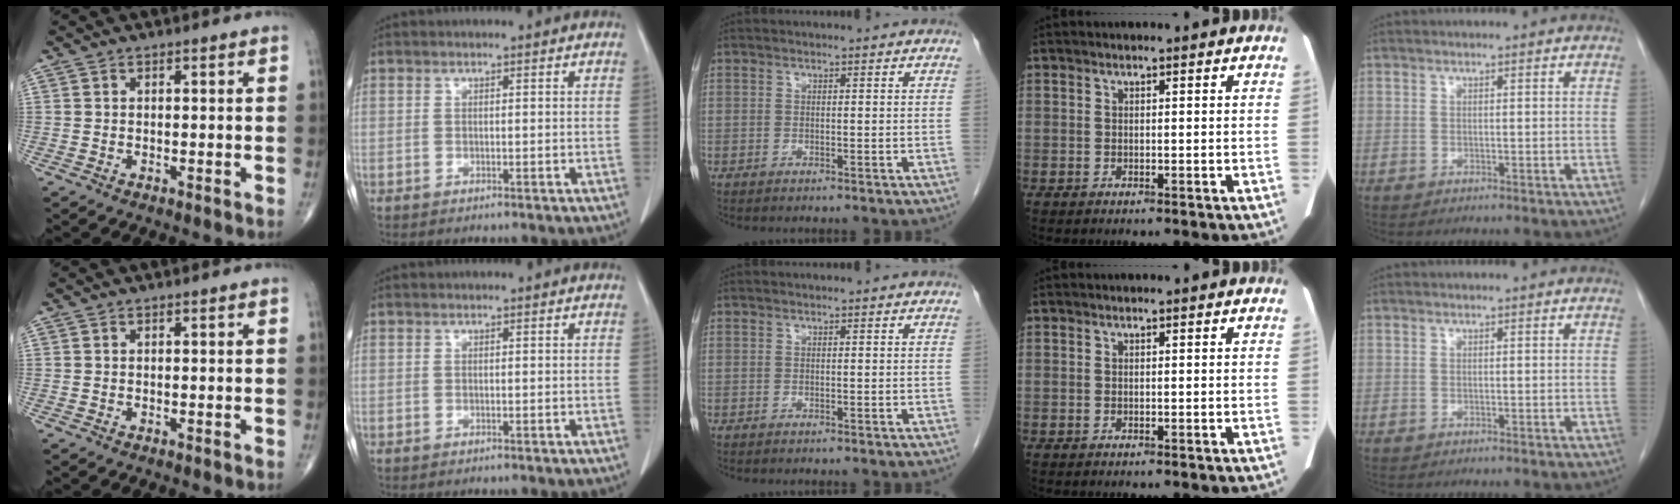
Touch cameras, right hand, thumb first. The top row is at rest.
{}